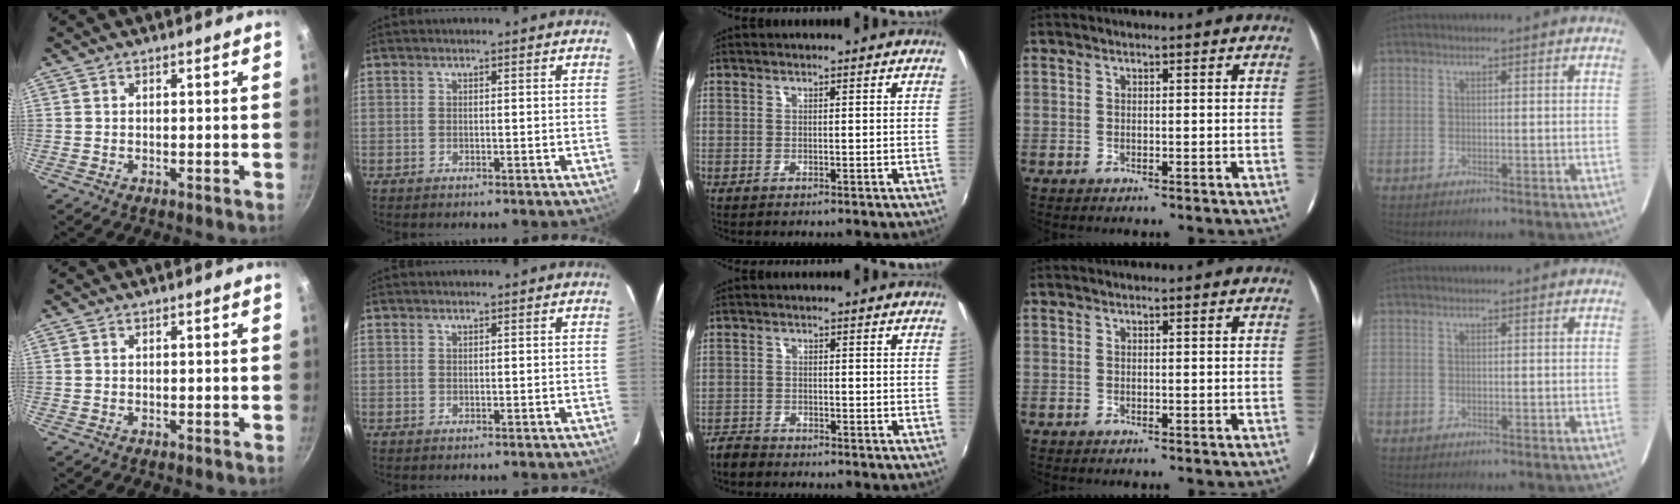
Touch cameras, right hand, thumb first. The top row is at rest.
{"middle": {"total": 3.2, "force": [-2.9, 1.1, 0.6], "torque": [-0.025, -0.007, -0.060]}}